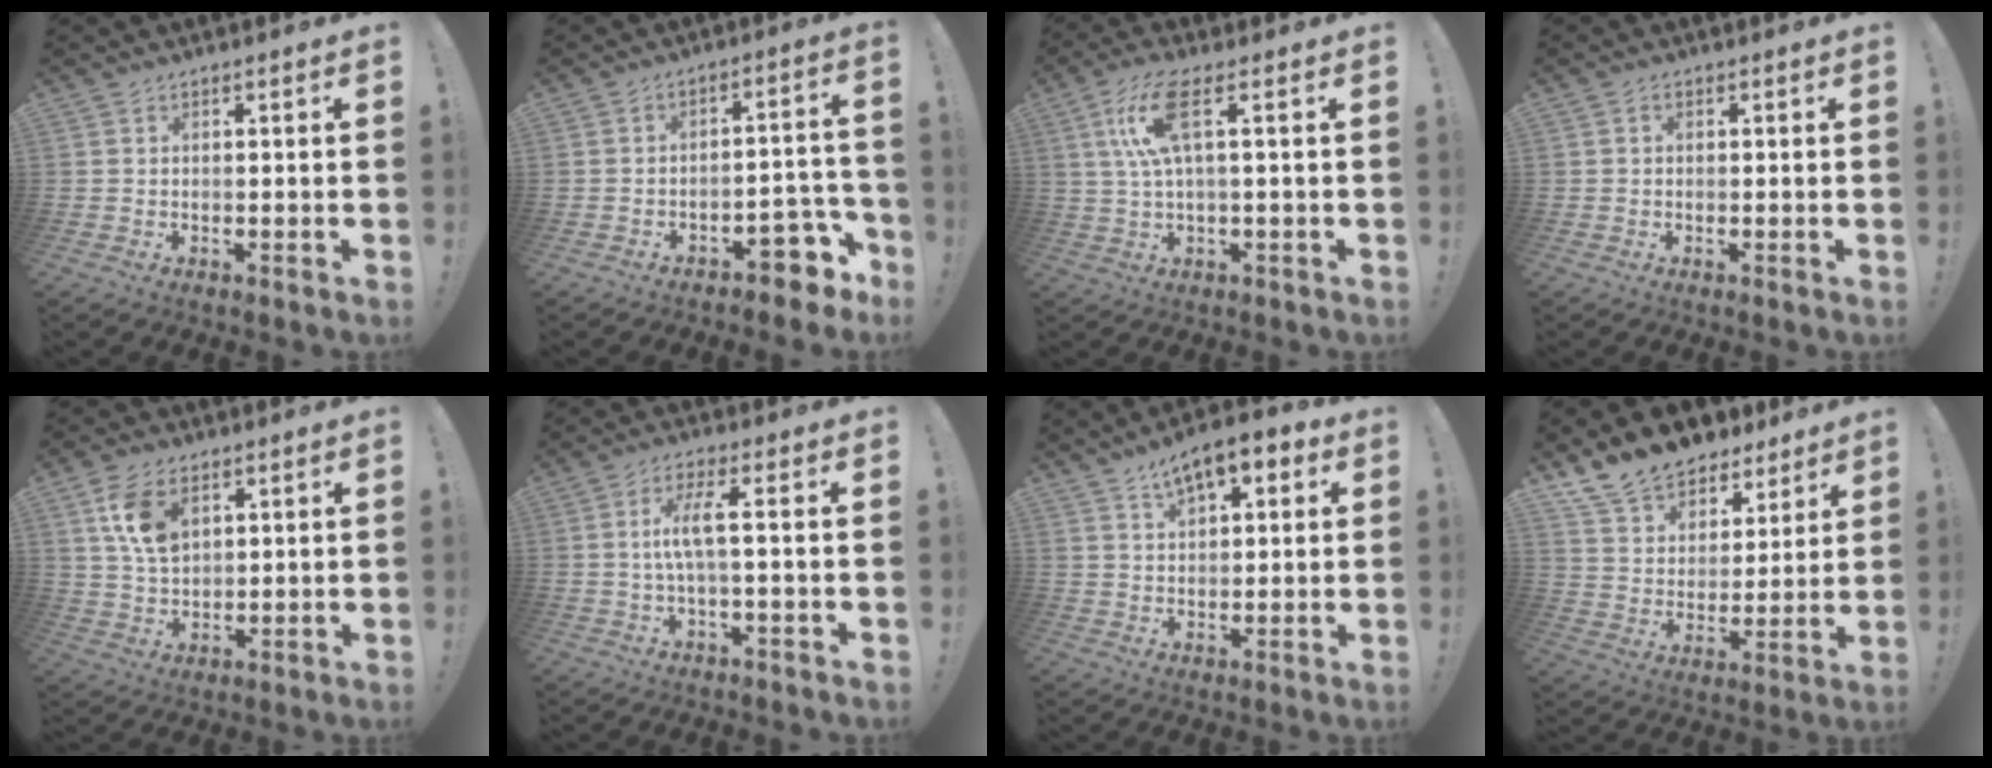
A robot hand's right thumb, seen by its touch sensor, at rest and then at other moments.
{"total": 9.4, "force": [-6.1, 4.1, 5.8], "torque": [-0.052, 0.040, -0.103]}
{"total": 11.1, "force": [3.2, 3.2, 10.2], "torque": [-0.194, -0.002, 0.055]}
{"total": 0.7, "force": [0.0, 0.6, 0.3], "torque": [-0.001, 0.001, -0.001]}
{"total": 10.3, "force": [4.5, 6.2, 6.8], "torque": [-0.127, -0.004, 0.088]}
{"total": 7.4, "force": [0.5, 1.2, 7.3], "torque": [-0.133, -0.002, 0.002]}
{"total": 8.8, "force": [5.4, 3.8, 5.8], "torque": [-0.083, -0.021, 0.094]}
{"total": 12.8, "force": [10.6, 6.7, 2.8], "torque": [-0.060, -0.082, 0.200]}